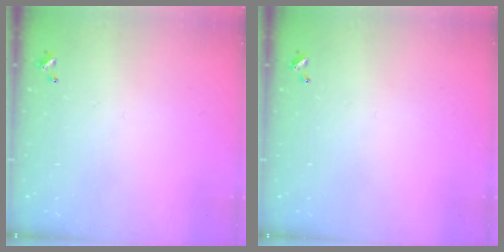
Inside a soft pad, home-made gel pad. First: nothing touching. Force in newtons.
{"total": 0.0}